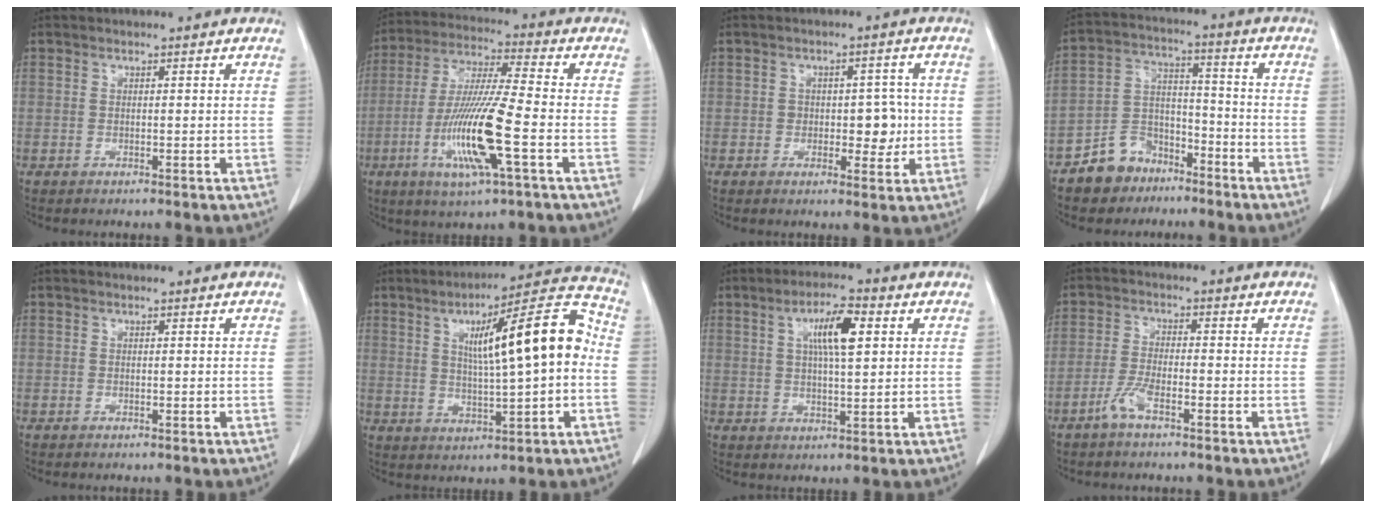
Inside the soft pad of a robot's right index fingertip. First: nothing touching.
{"total": 14.4, "force": [-4.3, 0.4, 13.7], "torque": [-0.281, -0.017, -0.084]}
{"total": 4.8, "force": [-0.4, 2.9, 3.9], "torque": [-0.041, 0.008, -0.001]}
{"total": 8.4, "force": [-6.1, 5.6, 1.5], "torque": [-0.027, 0.023, -0.109]}
{"total": 0.0}
{"total": 14.8, "force": [1.6, 1.8, 14.6], "torque": [-0.216, 0.030, 0.021]}
{"total": 7.3, "force": [2.4, 1.4, 6.8], "torque": [-0.121, 0.008, 0.040]}
{"total": 3.9, "force": [-2.5, 0.6, 3.0], "torque": [-0.066, -0.001, -0.052]}